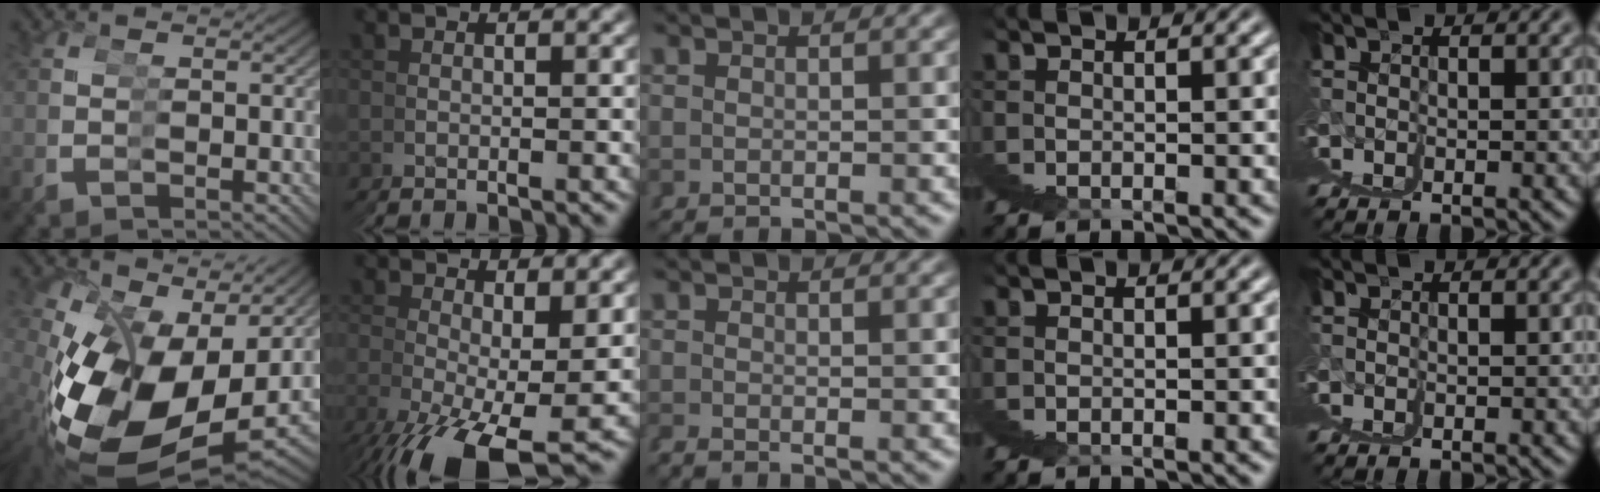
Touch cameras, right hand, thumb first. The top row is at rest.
{"thumb": {"total": 13.8, "force": [-0.6, 8.7, 10.7], "torque": [-0.245, -0.040, 0.021]}, "index": {"total": 4.1, "force": [-2.2, 0.5, 3.4], "torque": [-0.066, -0.015, -0.024]}, "middle": {"total": 1.0, "force": [-0.8, -0.3, 0.4], "torque": [0.000, -0.002, -0.016]}}